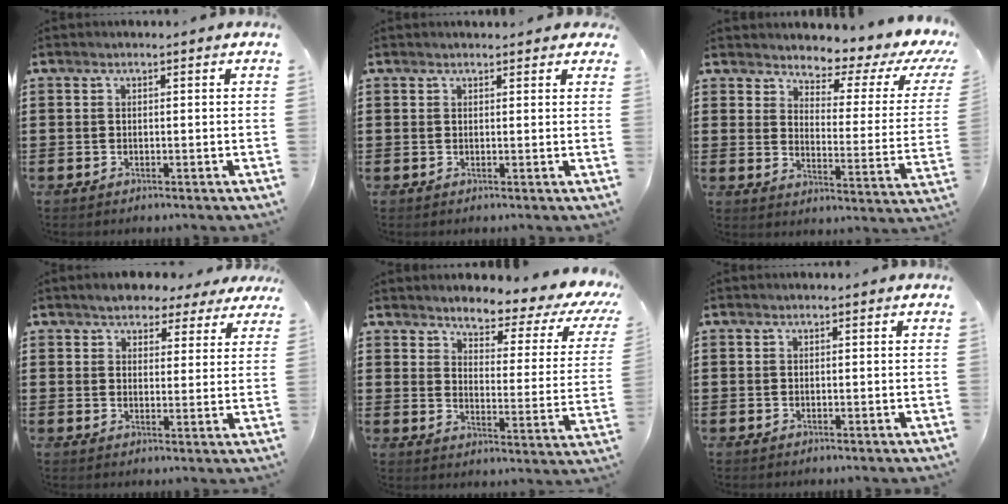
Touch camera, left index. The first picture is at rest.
{"total": 1.0, "force": [1.0, 0.3, 0.3], "torque": [-0.009, 0.003, 0.018]}
{"total": 3.5, "force": [3.0, 0.9, 1.5], "torque": [-0.038, -0.035, 0.040]}
{"total": 4.2, "force": [3.7, 1.8, 0.8], "torque": [-0.025, -0.003, 0.067]}
{"total": 3.6, "force": [3.2, 0.7, 1.6], "torque": [-0.045, -0.030, 0.044]}
{"total": 0.0}